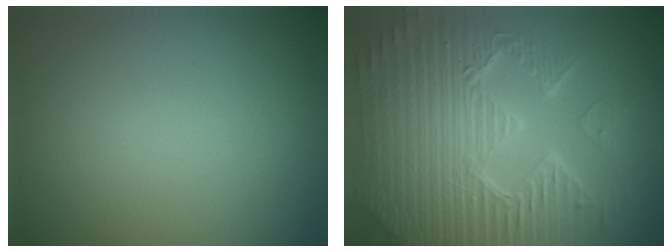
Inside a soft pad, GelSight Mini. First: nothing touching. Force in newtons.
{"total": 10.8, "press": 7.0, "slide": 8.3}